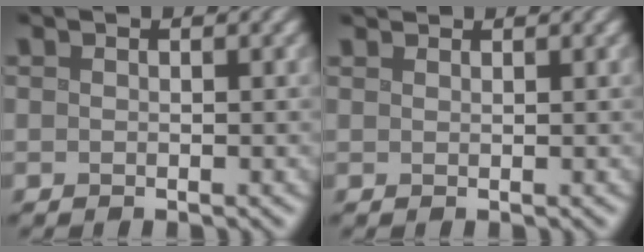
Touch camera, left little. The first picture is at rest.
{"total": 1.4, "force": [1.4, 0.1, 0.3], "torque": [-0.010, 0.001, 0.018]}